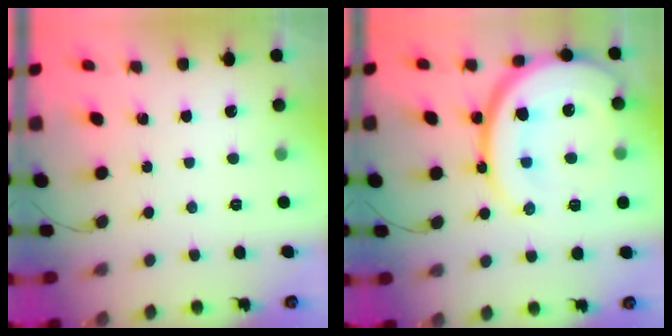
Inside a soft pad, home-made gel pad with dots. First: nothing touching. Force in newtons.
{"total": 23.2, "press": 23.1, "slide": 2.2}